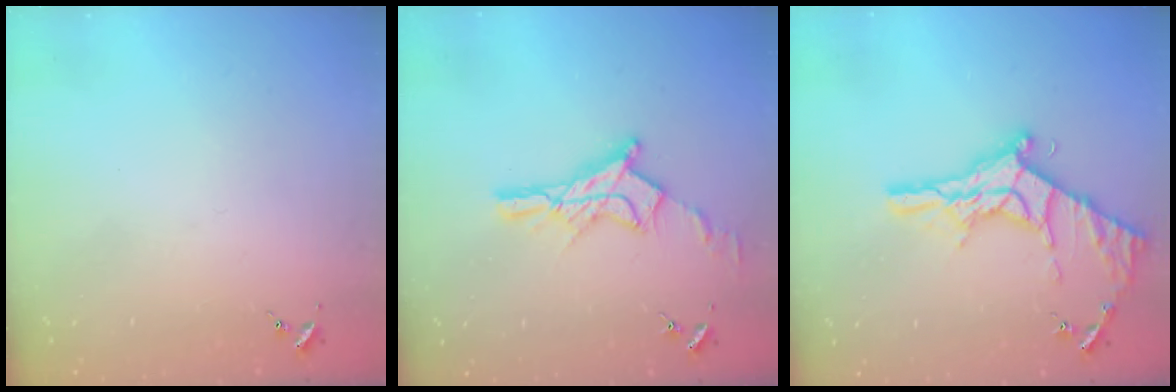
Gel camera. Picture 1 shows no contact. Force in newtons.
{"total": 13.3, "press": 13.3, "slide": 1.0}
{"total": 20.6, "press": 20.6, "slide": 1.6}